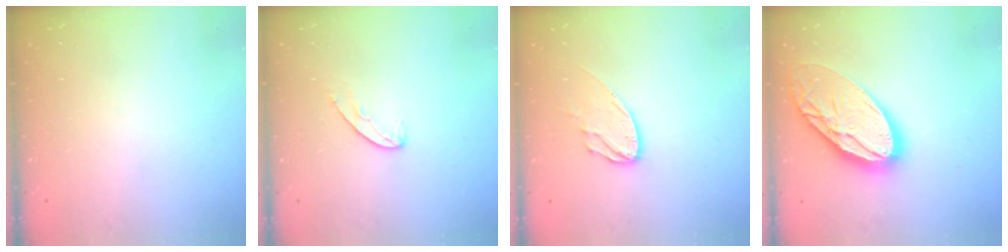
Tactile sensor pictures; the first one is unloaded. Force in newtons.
{"total": 5.8, "press": 5.8, "slide": 0.3}
{"total": 9.3, "press": 9.2, "slide": 0.5}
{"total": 21.6, "press": 21.5, "slide": 2.2}